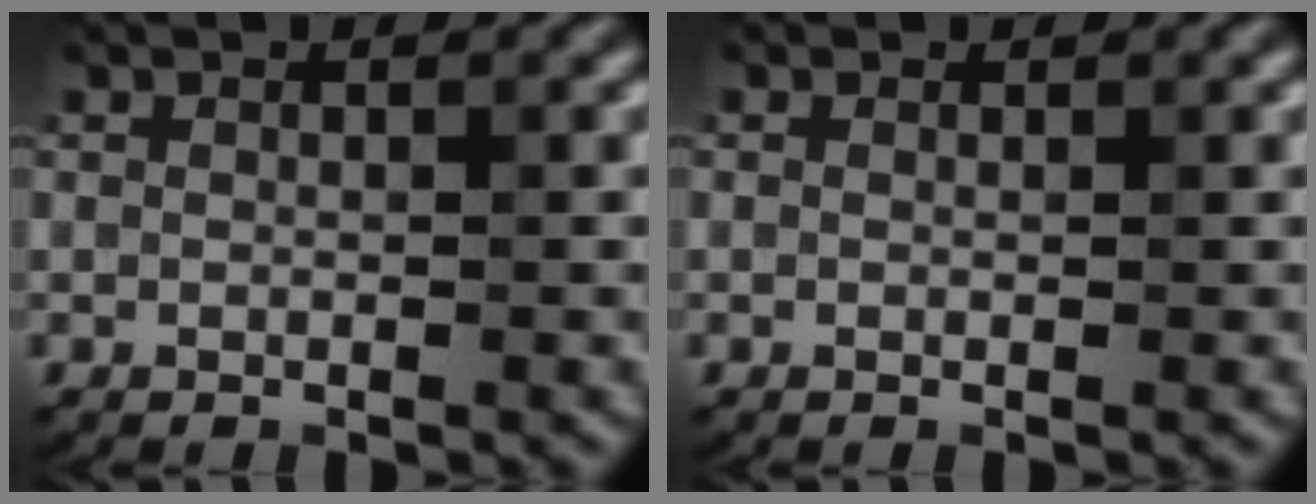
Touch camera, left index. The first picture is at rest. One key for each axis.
{"total": 0.0}